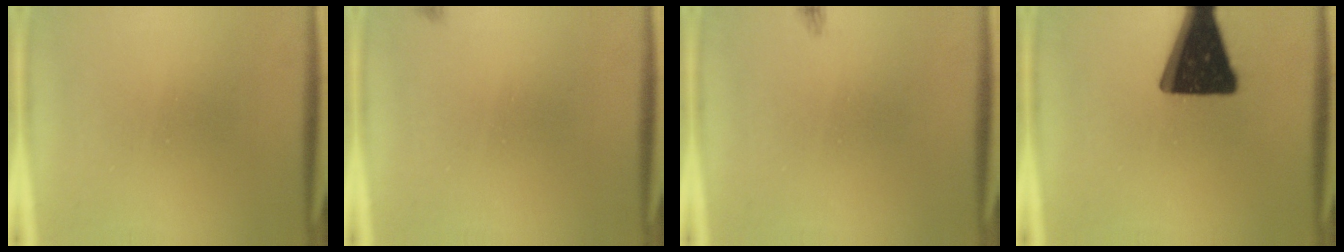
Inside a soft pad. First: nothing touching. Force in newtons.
{"total": 0.9}
{"total": 0.9}
{"total": 19.3}